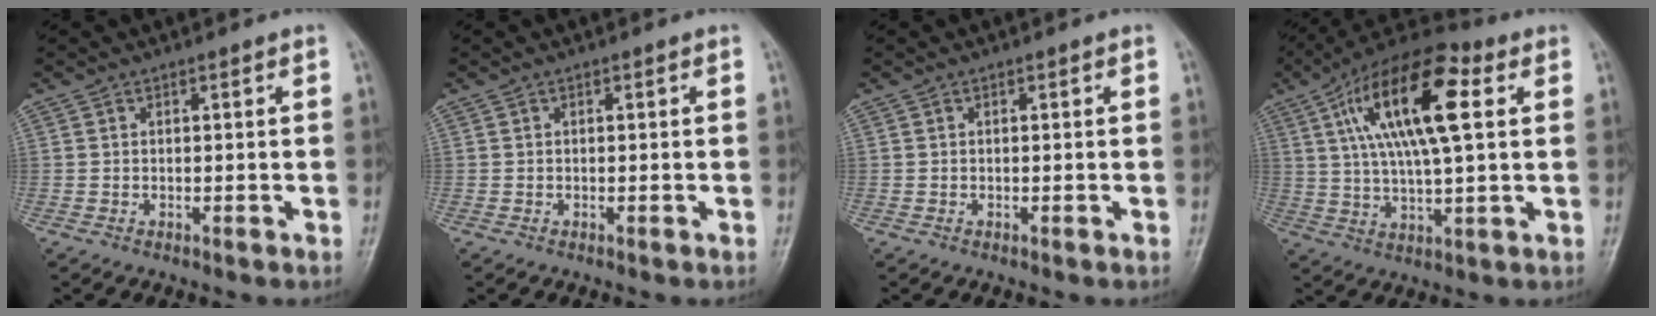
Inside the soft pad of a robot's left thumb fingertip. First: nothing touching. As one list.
[{"total": 0.0}, {"total": 0.0}, {"total": 19.0, "force": [5.6, 6.6, 16.9], "torque": [-0.295, 0.014, 0.087]}]